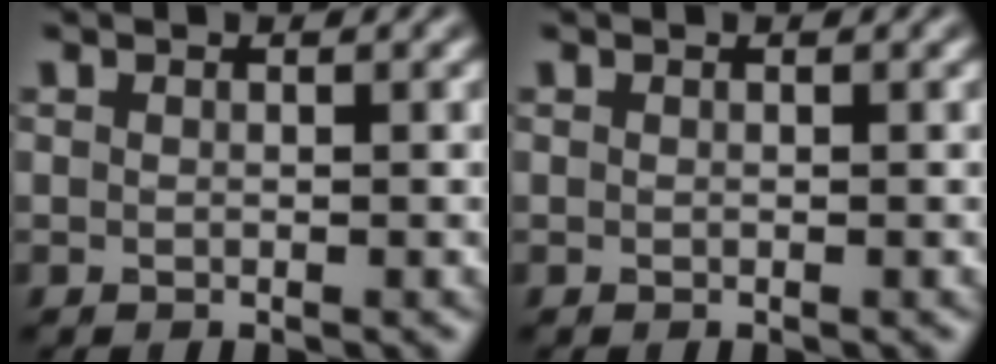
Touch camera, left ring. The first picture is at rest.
{"total": 0.0}